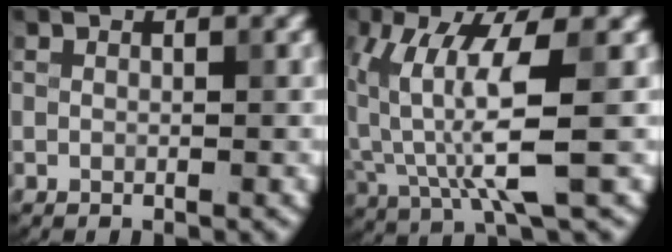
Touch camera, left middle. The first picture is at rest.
{"total": 6.9, "force": [0.6, 1.6, 6.7], "torque": [-0.143, -0.008, 0.019]}